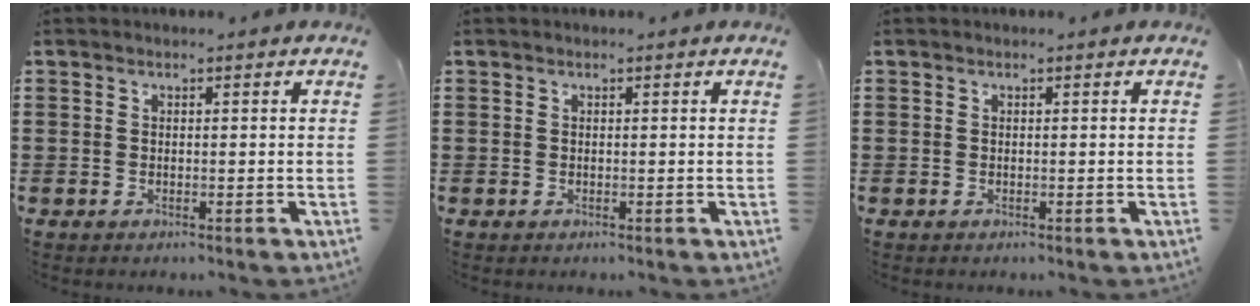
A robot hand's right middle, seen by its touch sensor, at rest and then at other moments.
{"total": 0.0}
{"total": 0.0}